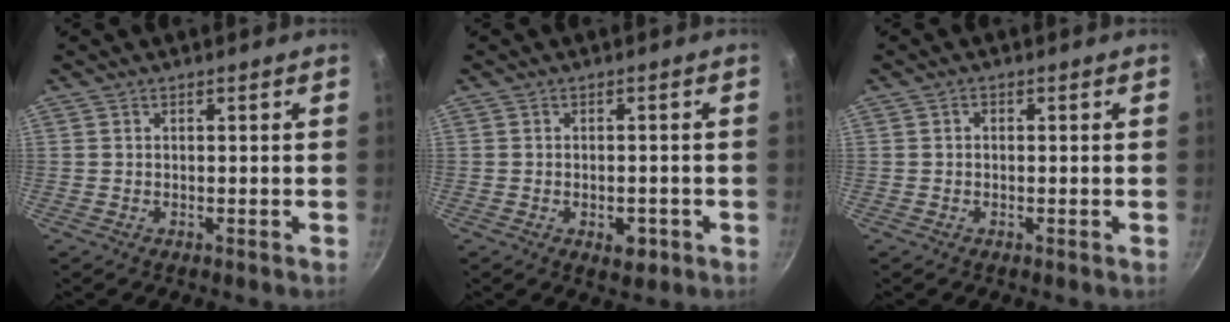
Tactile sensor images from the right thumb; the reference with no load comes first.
{"total": 3.9, "force": [-1.5, 2.2, 2.8], "torque": [-0.026, 0.009, -0.017]}
{"total": 1.0, "force": [0.0, 0.8, 0.6], "torque": [-0.009, 0.006, -0.001]}